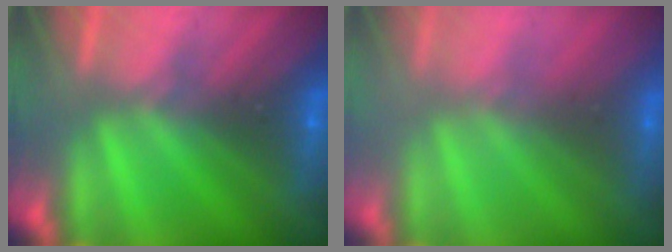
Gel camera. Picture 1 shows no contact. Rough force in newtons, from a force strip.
{"total": 2.9}